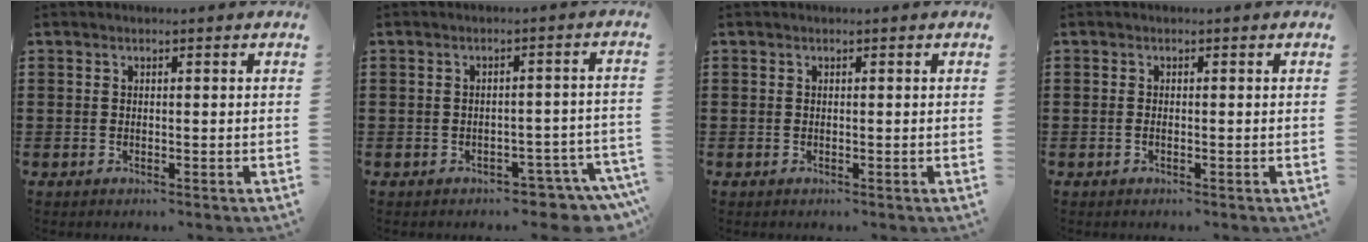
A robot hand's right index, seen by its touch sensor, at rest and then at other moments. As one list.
[{"total": 3.2, "force": [-3.0, 0.6, 1.1], "torque": [-0.022, 0.003, -0.060]}, {"total": 0.0}, {"total": 0.5, "force": [-0.3, 0.1, 0.4], "torque": [-0.008, -0.003, -0.004]}]